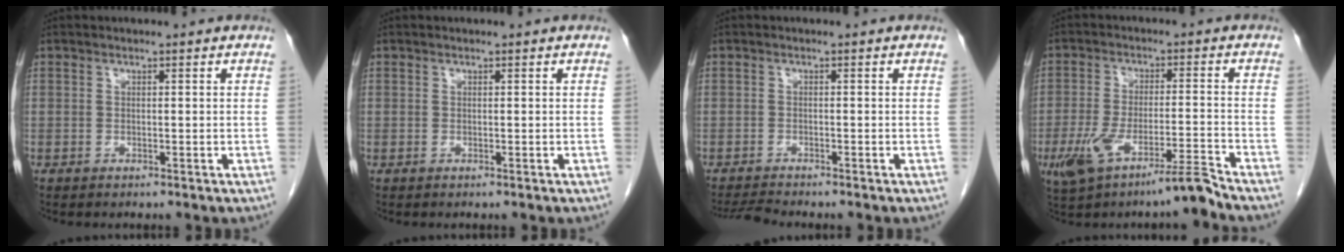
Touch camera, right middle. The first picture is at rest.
{"total": 0.0}
{"total": 2.8, "force": [-2.7, -0.5, 0.6], "torque": [-0.018, -0.017, -0.048]}
{"total": 8.6, "force": [-5.8, 0.5, 6.3], "torque": [-0.127, 0.000, -0.101]}